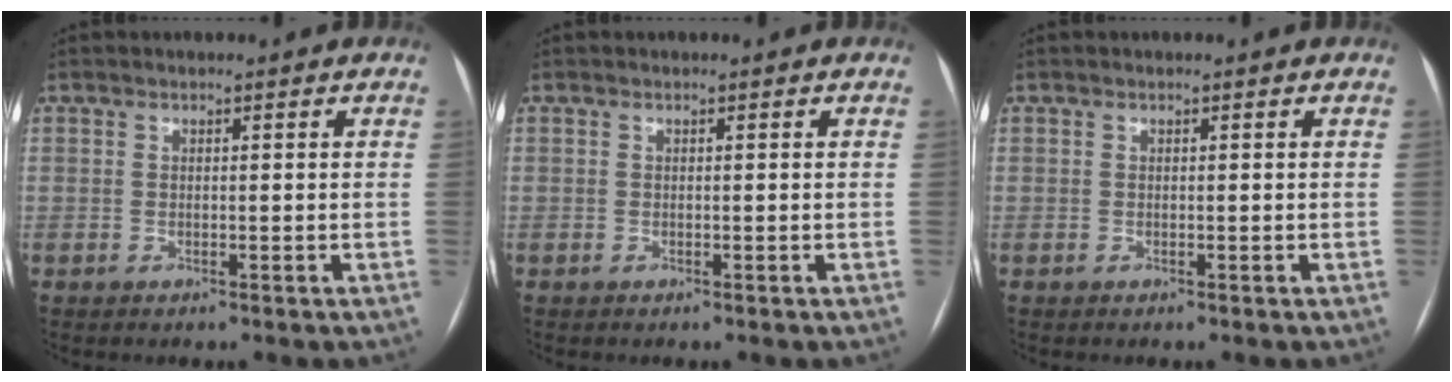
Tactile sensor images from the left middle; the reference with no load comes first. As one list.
[{"total": 0.0}, {"total": 0.0}]